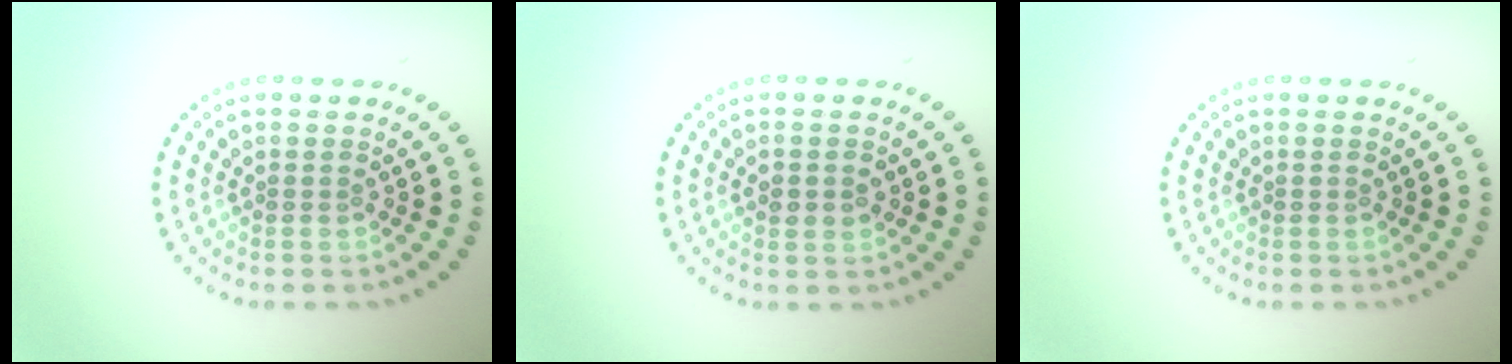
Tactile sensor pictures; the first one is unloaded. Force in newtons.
{"total": 2.1, "press": 2.1, "slide": 0.1}
{"total": 0.0}